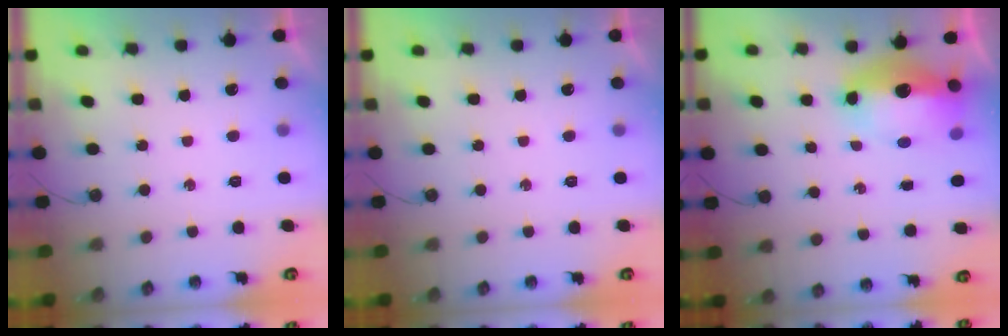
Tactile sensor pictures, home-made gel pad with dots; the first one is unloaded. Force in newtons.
{"total": 0.0}
{"total": 14.5, "press": 13.9, "slide": 4.0}